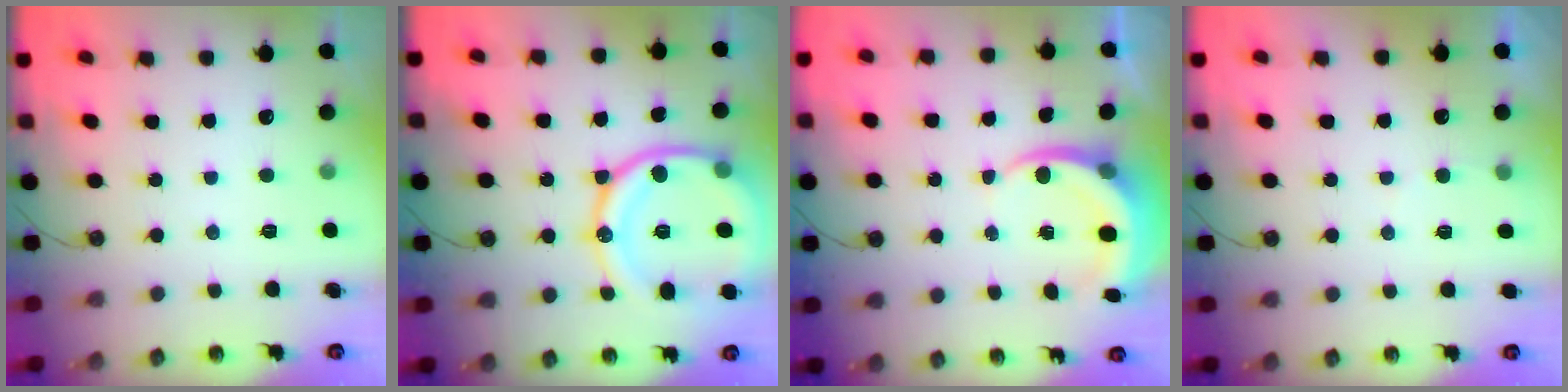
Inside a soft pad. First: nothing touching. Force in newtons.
{"total": 20.4, "press": 20.2, "slide": 2.4}
{"total": 5.9, "press": 5.9, "slide": 0.5}
{"total": 3.0, "press": 2.9, "slide": 0.3}